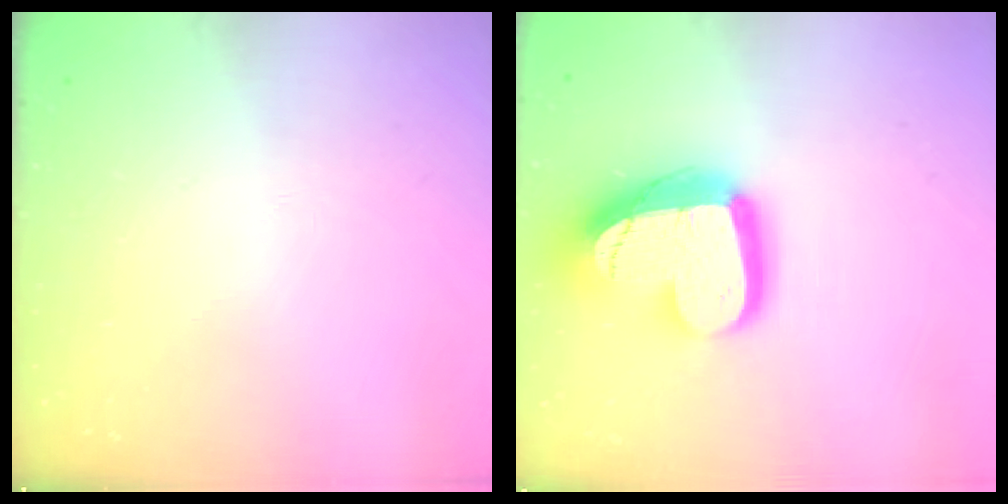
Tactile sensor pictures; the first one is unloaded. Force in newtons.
{"total": 19.5, "press": 19.4, "slide": 1.4}